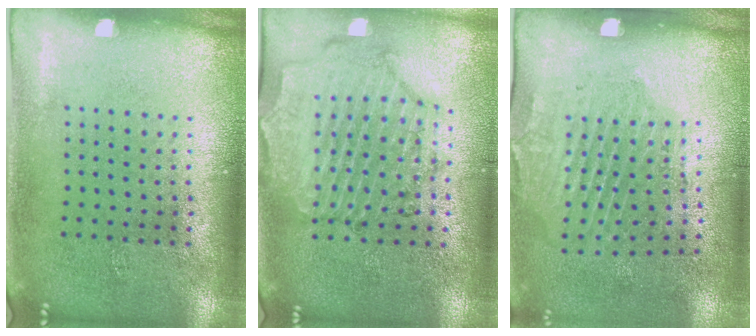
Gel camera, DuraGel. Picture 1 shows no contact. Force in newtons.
{"total": 1.6, "press": 1.6, "slide": 0.4}
{"total": 2.0, "press": 1.2, "slide": 1.6}